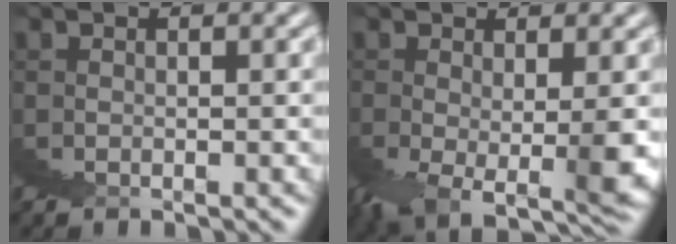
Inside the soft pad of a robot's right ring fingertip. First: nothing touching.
{"total": 3.5, "force": [-0.4, -2.2, 2.8], "torque": [-0.005, 0.006, -0.006]}